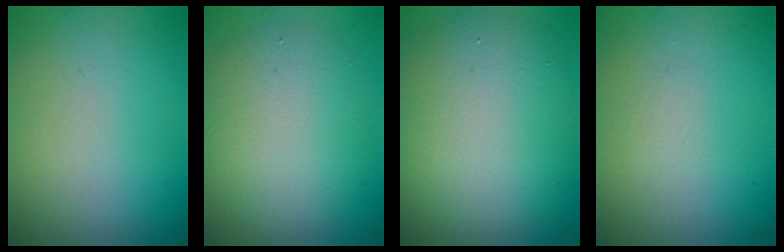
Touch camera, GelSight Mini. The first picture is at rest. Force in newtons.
{"total": 5.6, "press": 5.6, "slide": 0.2}
{"total": 10.1, "press": 10.0, "slide": 1.1}
{"total": 0.0}